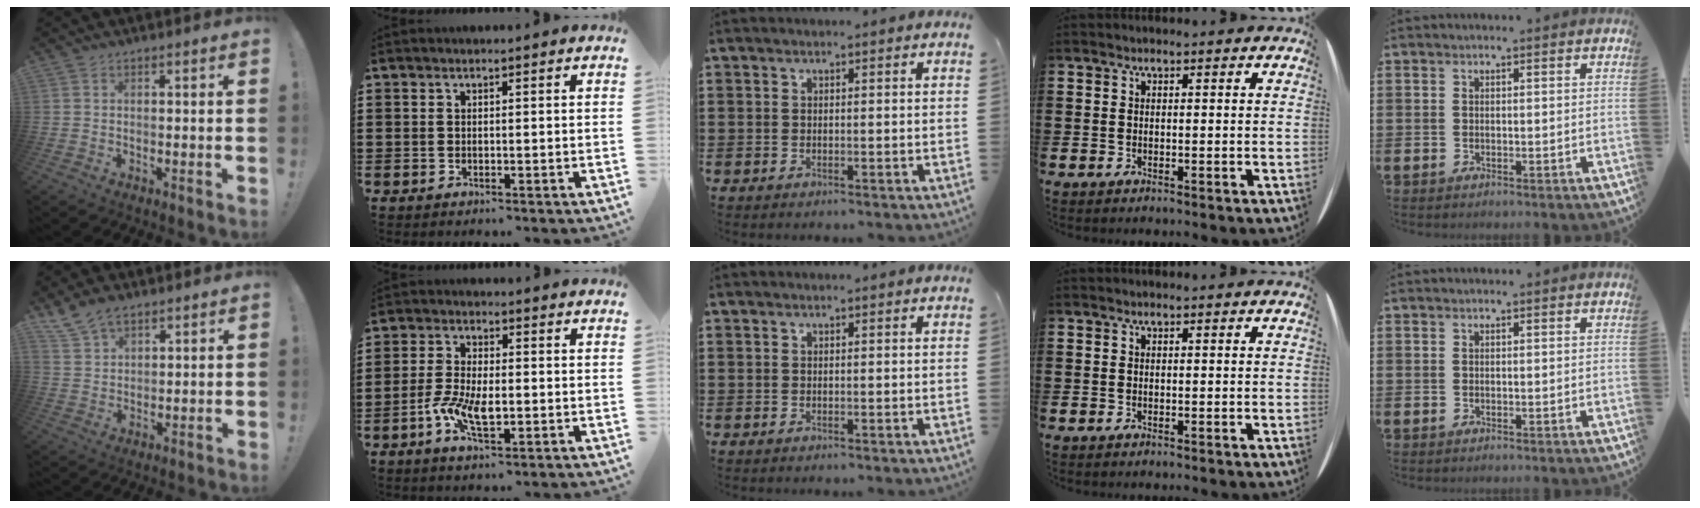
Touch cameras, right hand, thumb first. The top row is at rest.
{"thumb": {"total": 6.9, "force": [5.4, 3.6, 2.5], "torque": [-0.052, -0.026, 0.107]}, "index": {"total": 6.7, "force": [-2.0, 2.8, 5.8], "torque": [-0.123, 0.000, -0.040]}}